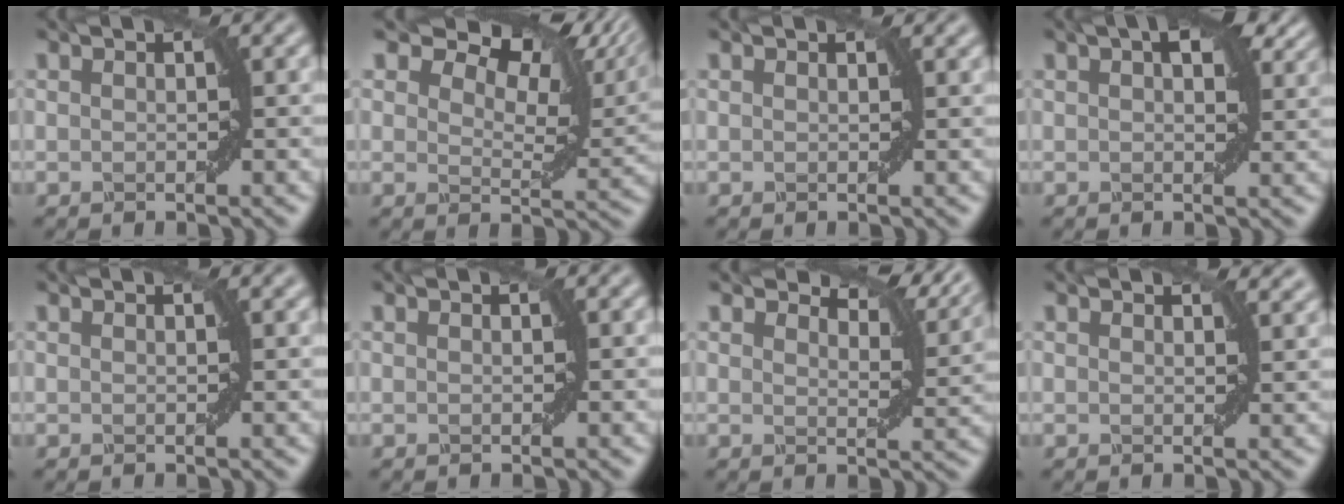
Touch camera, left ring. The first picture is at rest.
{"total": 10.3, "force": [7.1, 4.7, 5.8], "torque": [-0.093, 0.002, 0.117]}
{"total": 0.7, "force": [0.6, 0.2, 0.1], "torque": [-0.003, -0.003, 0.006]}
{"total": 5.2, "force": [2.5, 2.3, 4.0], "torque": [-0.045, 0.014, 0.033]}
{"total": 0.5, "force": [0.4, 0.2, 0.3], "torque": [-0.006, -0.003, 0.004]}
{"total": 0.0}
{"total": 5.6, "force": [4.5, 1.9, 2.8], "torque": [-0.041, 0.009, 0.066]}
{"total": 1.7, "force": [1.5, 0.6, 0.6], "torque": [-0.009, -0.002, 0.018]}